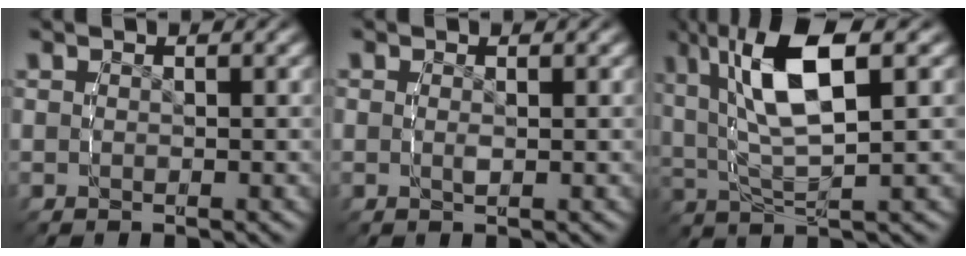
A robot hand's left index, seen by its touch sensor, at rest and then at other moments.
{"total": 0.6, "force": [0.2, 0.3, 0.5], "torque": [-0.014, -0.008, 0.006]}
{"total": 9.2, "force": [3.1, 3.6, 7.9], "torque": [-0.158, 0.009, 0.055]}